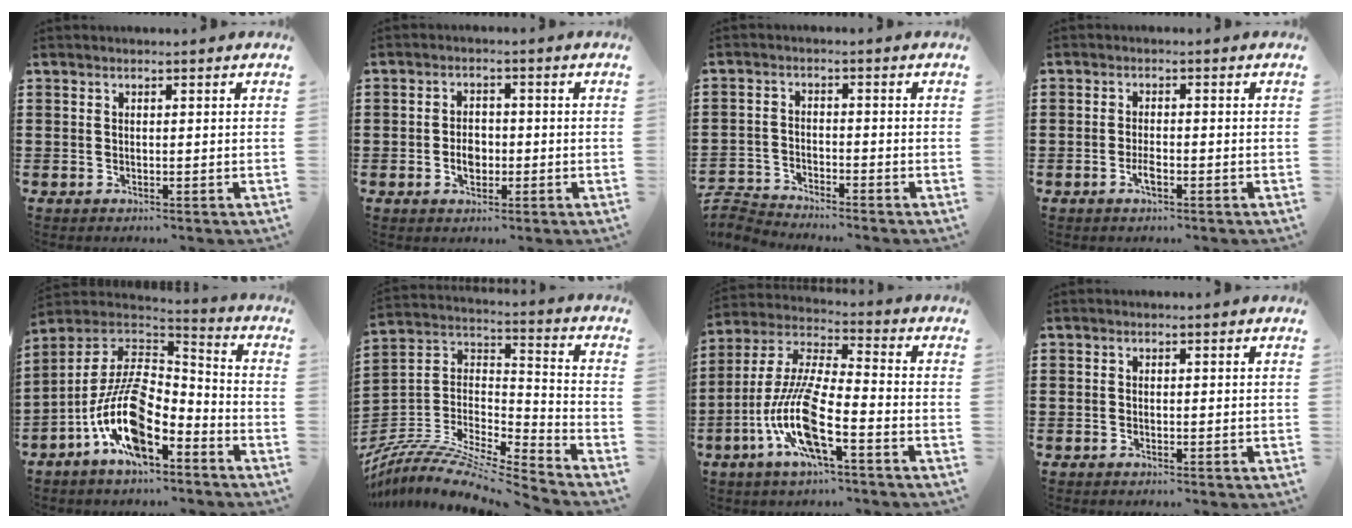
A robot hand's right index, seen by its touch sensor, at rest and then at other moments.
{"total": 3.2, "force": [-0.8, 2.3, 2.2], "torque": [-0.036, 0.001, -0.018]}
{"total": 2.8, "force": [-2.8, 0.2, -0.3], "torque": [-0.010, -0.002, -0.064]}
{"total": 2.3, "force": [-1.1, 0.7, 1.8], "torque": [-0.041, -0.002, -0.023]}
{"total": 14.3, "force": [-6.8, 5.8, 11.2], "torque": [-0.254, 0.005, -0.138]}
{"total": 7.0, "force": [-6.2, 1.2, 2.9], "torque": [-0.071, -0.007, -0.132]}
{"total": 12.0, "force": [-5.6, 2.1, 10.4], "torque": [-0.241, -0.016, -0.116]}
{"total": 0.0}